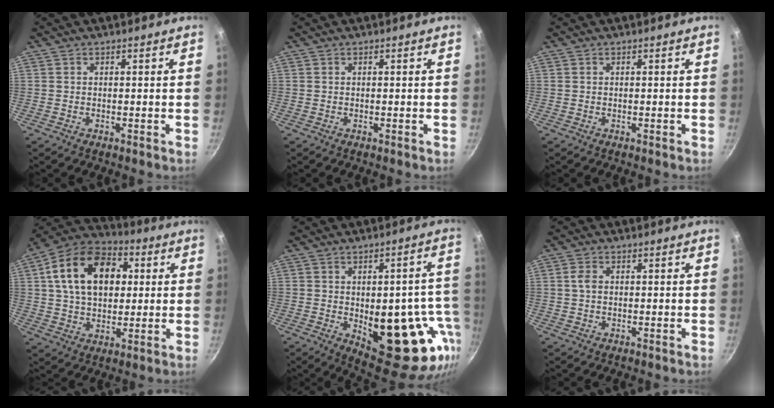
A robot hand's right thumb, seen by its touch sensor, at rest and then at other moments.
{"total": 0.0}
{"total": 0.0}
{"total": 19.2, "force": [4.4, 13.0, 13.3], "torque": [-0.193, 0.018, 0.060]}
{"total": 22.0, "force": [-5.2, 10.7, 18.5], "torque": [-0.168, 0.001, -0.048]}
{"total": 2.3, "force": [0.2, 1.6, 1.6], "torque": [-0.031, 0.003, 0.001]}